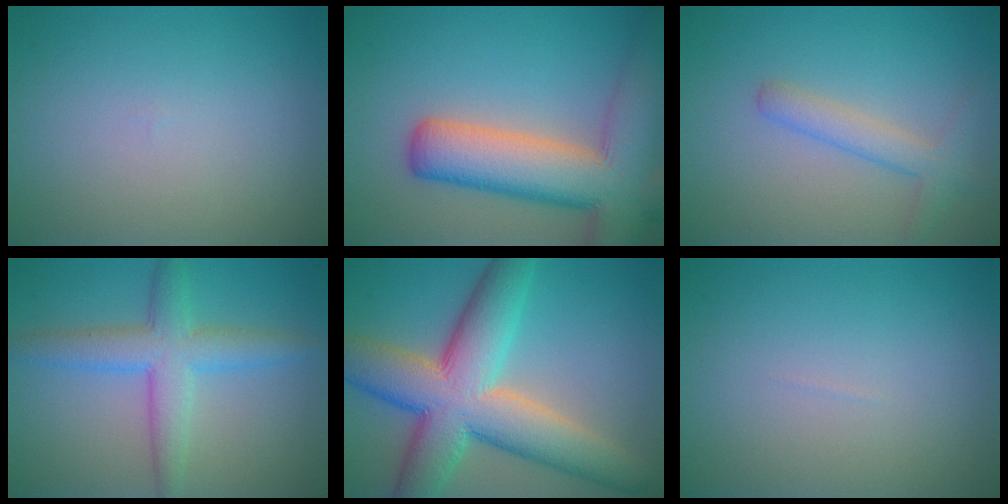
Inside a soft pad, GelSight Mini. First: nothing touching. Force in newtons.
{"total": 11.5, "press": 11.5, "slide": 0.7}
{"total": 2.7, "press": 2.7, "slide": 0.1}
{"total": 4.8, "press": 4.8, "slide": 0.1}
{"total": 12.0, "press": 12.0, "slide": 0.8}
{"total": 0.0}